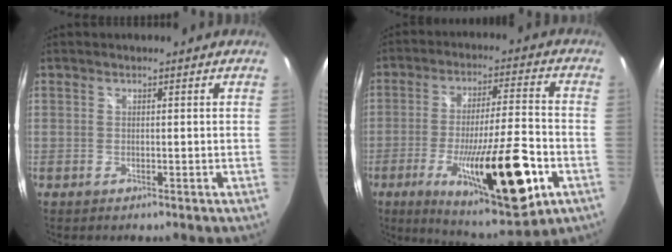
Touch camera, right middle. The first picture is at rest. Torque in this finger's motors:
{"motor_torque": [2.14, 0.00, 1.05, 0.21]}